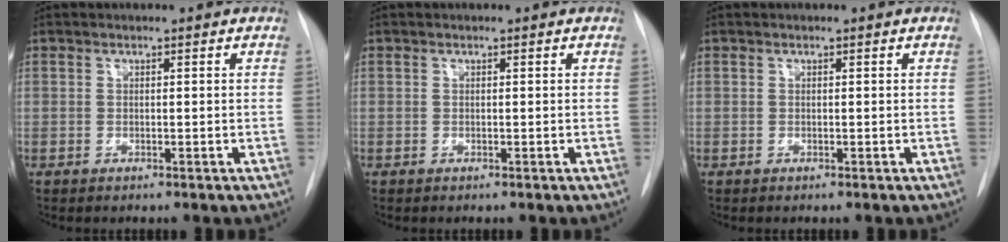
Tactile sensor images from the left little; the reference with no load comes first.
{"total": 0.0}
{"total": 0.0}